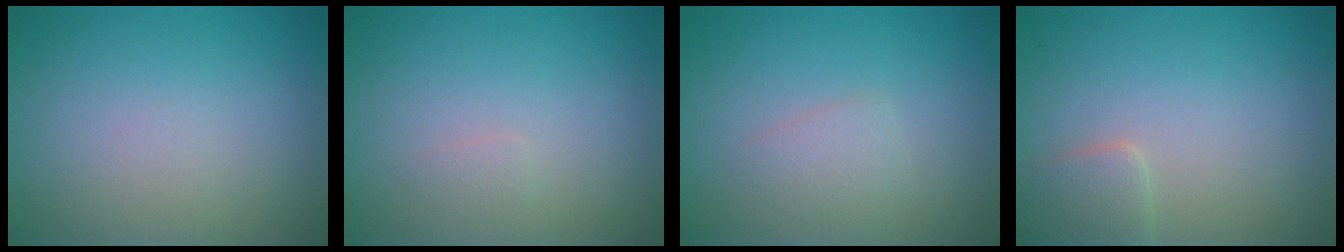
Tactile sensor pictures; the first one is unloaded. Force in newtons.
{"total": 0.6, "press": 0.6, "slide": 0.0}
{"total": 1.5, "press": 1.5, "slide": 0.1}
{"total": 2.1, "press": 2.0, "slide": 0.2}